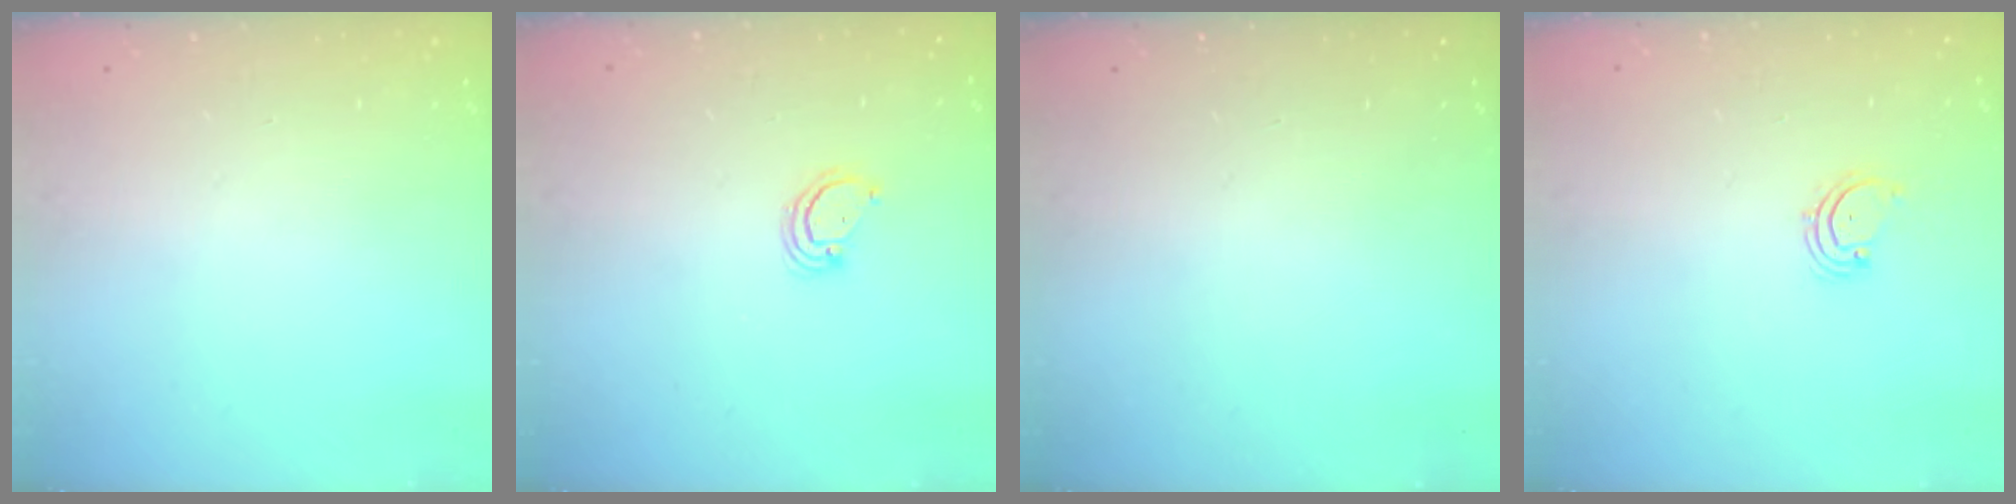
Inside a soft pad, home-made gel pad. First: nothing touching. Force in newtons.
{"total": 3.4, "press": 3.4, "slide": 0.3}
{"total": 0.0}
{"total": 2.1, "press": 2.1, "slide": 0.3}